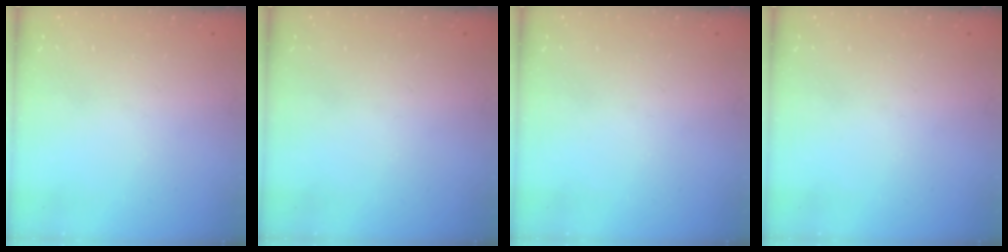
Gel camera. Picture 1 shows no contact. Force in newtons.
{"total": 0.0}
{"total": 0.0}
{"total": 0.0}